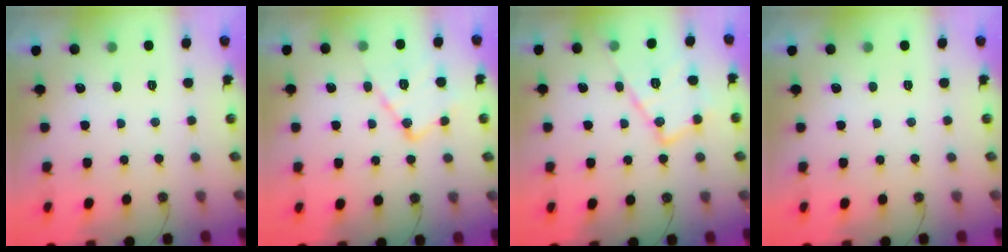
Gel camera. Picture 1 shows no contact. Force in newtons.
{"total": 14.0, "press": 14.0, "slide": 1.1}
{"total": 15.3, "press": 15.3, "slide": 0.6}
{"total": 0.0}